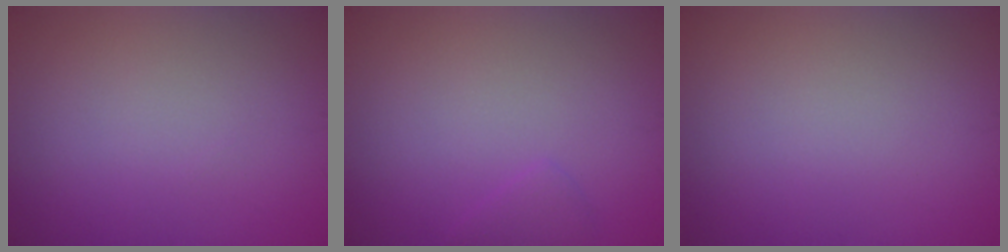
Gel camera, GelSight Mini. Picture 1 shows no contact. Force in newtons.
{"total": 1.0, "press": 1.0, "slide": 0.1}
{"total": 0.0}